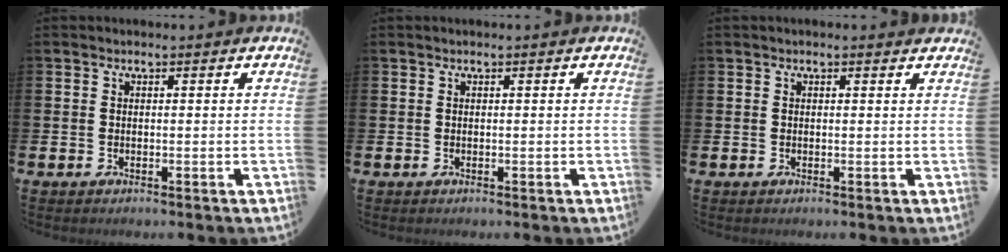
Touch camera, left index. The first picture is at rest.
{"total": 0.0}
{"total": 0.5, "force": [0.4, 0.0, 0.3], "torque": [0.005, -0.004, 0.006]}